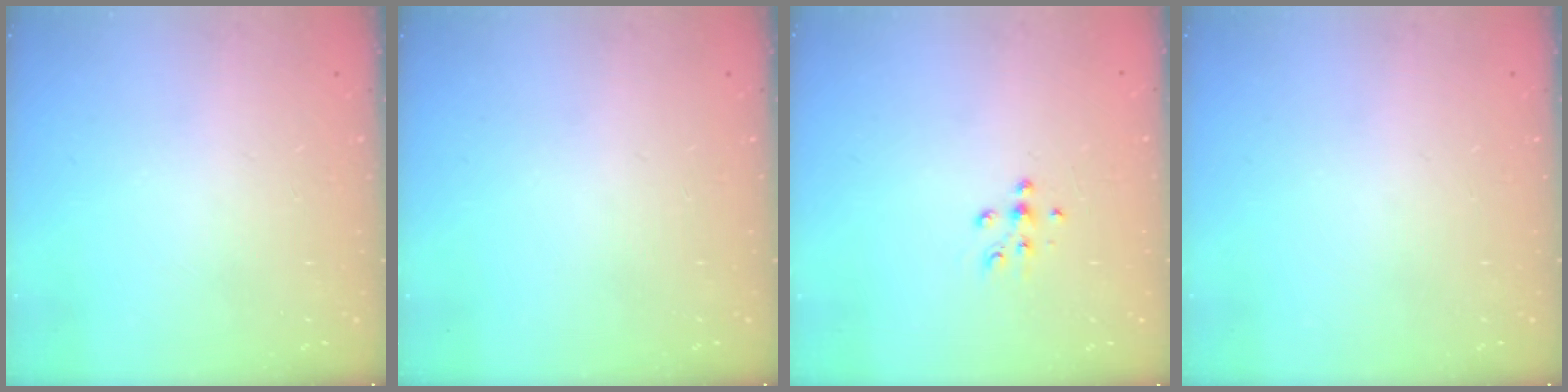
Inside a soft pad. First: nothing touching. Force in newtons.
{"total": 0.0}
{"total": 6.1, "press": 6.0, "slide": 1.3}
{"total": 0.0}